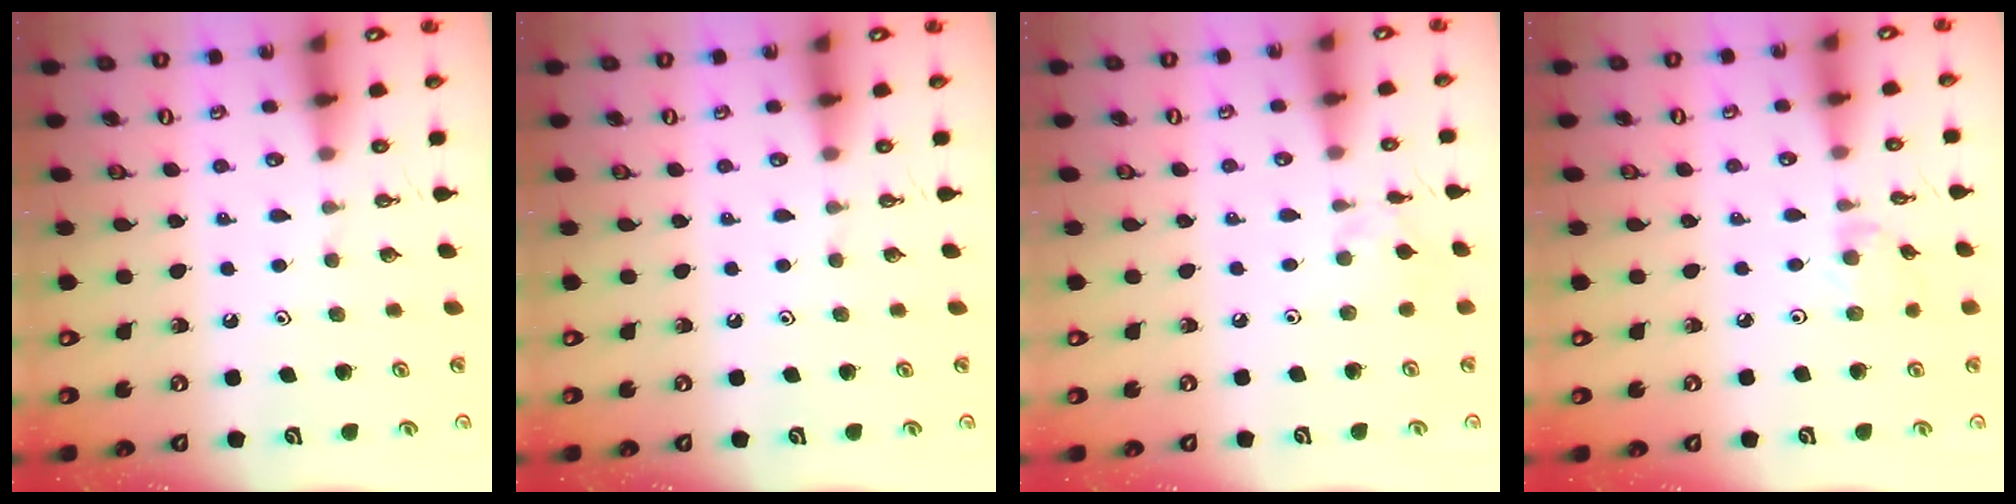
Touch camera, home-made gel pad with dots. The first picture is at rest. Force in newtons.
{"total": 0.0}
{"total": 2.4, "press": 2.3, "slide": 0.5}
{"total": 3.2, "press": 3.1, "slide": 0.5}